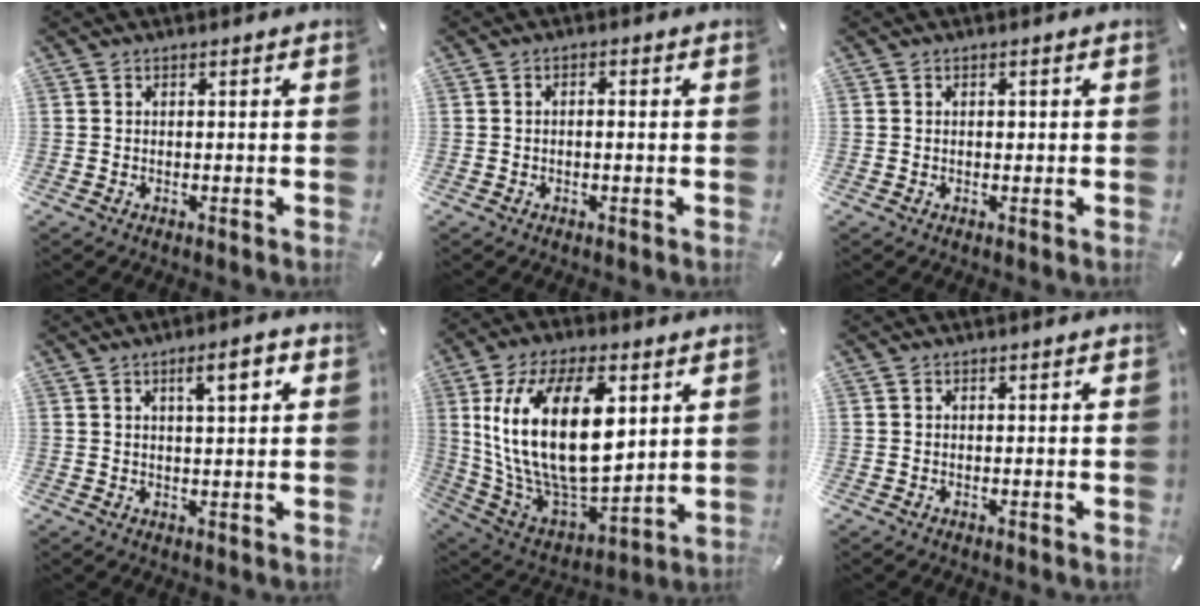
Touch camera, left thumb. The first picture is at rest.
{"total": 1.1, "force": [-0.4, 0.5, 0.9], "torque": [-0.018, 0.001, -0.007]}
{"total": 0.6, "force": [0.1, 0.5, 0.4], "torque": [0.000, -0.001, -0.002]}
{"total": 5.8, "force": [2.5, 1.4, 5.0], "torque": [-0.073, -0.009, 0.035]}
{"total": 26.8, "force": [6.2, 14.8, 21.5], "torque": [-0.438, -0.026, 0.105]}
{"total": 0.0}